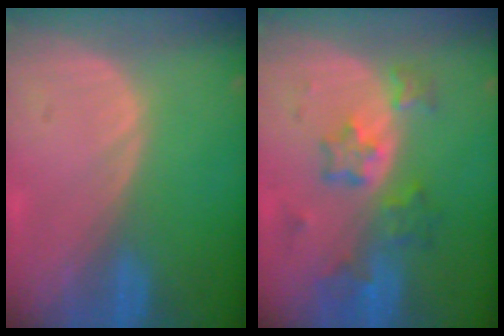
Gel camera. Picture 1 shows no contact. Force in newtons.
{"total": 7.1, "press": 6.3, "slide": 3.3}